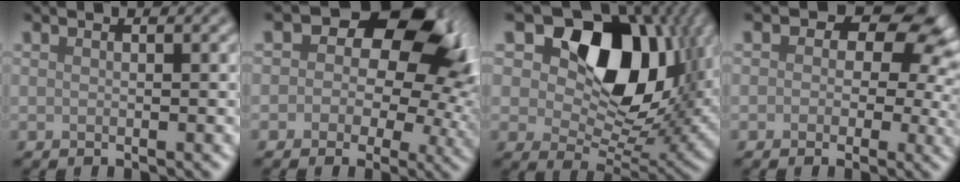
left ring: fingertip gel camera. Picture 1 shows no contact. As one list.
[{"total": 11.7, "force": [3.4, 7.8, 8.1], "torque": [-0.086, 0.015, 0.042]}, {"total": 14.4, "force": [5.6, 9.1, 9.7], "torque": [-0.143, 0.007, 0.091]}, {"total": 8.7, "force": [2.4, 6.3, 5.5], "torque": [-0.029, 0.022, 0.007]}]